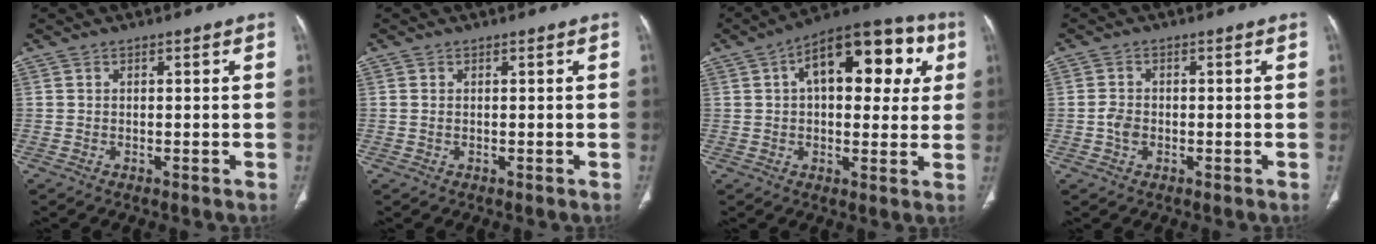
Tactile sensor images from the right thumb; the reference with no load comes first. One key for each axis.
{"total": 0.6, "fx": 0.1, "fy": 0.4, "fz": 0.4, "tx": -0.015, "ty": 0.003, "tz": 0.004}
{"total": 19.8, "fx": 5.8, "fy": 10.2, "fz": 15.9, "tx": -0.175, "ty": 0.024, "tz": 0.074}
{"total": 2.7, "fx": -0.6, "fy": 2.0, "fz": 1.7, "tx": -0.029, "ty": 0.006, "tz": -0.014}